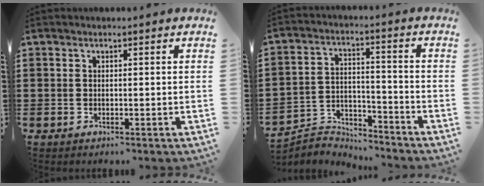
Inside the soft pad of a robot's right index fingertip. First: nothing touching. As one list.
[{"total": 5.1, "force": [-5.0, 1.1, 0.1], "torque": [-0.011, 0.013, -0.103]}]